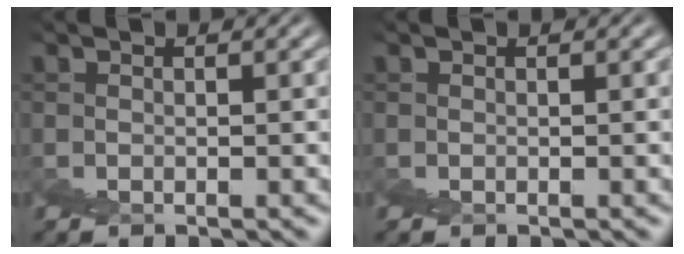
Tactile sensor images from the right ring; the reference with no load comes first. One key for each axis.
{"total": 0.0}